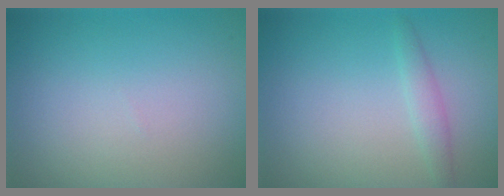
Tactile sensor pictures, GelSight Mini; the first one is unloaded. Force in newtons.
{"total": 1.3, "press": 1.3, "slide": 0.0}